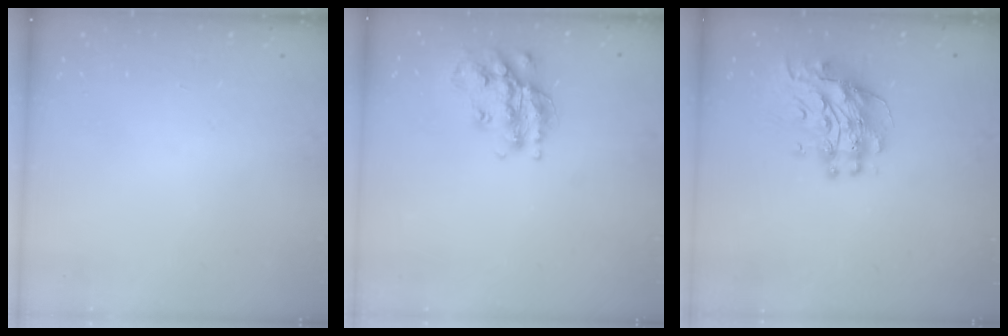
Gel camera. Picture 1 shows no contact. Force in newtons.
{"total": 16.9, "press": 16.9, "slide": 1.2}
{"total": 12.5, "press": 12.5, "slide": 1.1}